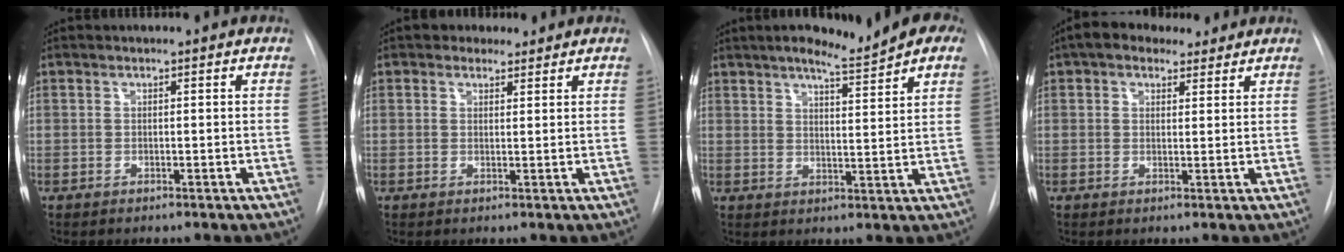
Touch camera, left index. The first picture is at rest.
{"total": 2.5, "force": [1.8, 1.7, 0.4], "torque": [-0.007, 0.012, 0.026]}
{"total": 10.5, "force": [8.0, 1.4, 6.6], "torque": [-0.088, 0.009, 0.101]}
{"total": 6.6, "force": [4.8, 3.5, 2.8], "torque": [-0.041, 0.033, 0.078]}